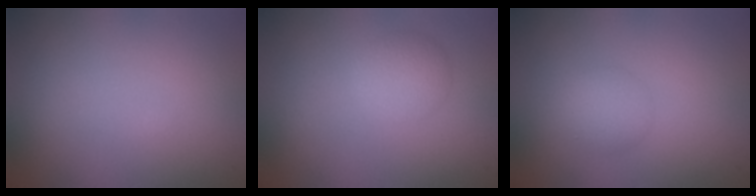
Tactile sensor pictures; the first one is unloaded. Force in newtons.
{"total": 2.7, "press": 2.7, "slide": 0.2}
{"total": 2.2, "press": 2.2, "slide": 0.1}